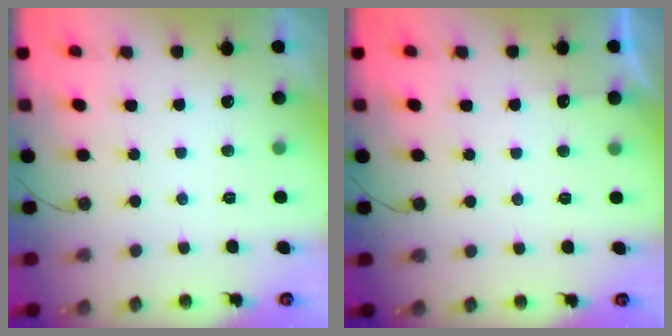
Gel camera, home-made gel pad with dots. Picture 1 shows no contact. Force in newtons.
{"total": 2.7, "press": 2.7, "slide": 0.3}